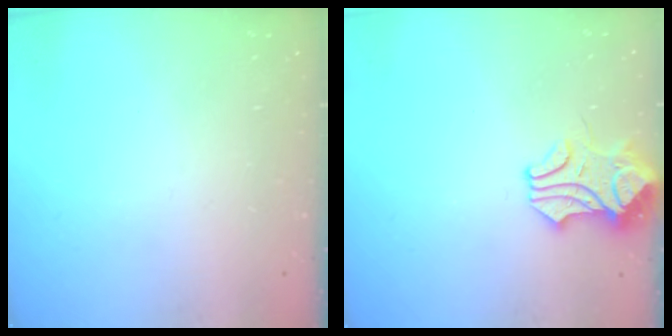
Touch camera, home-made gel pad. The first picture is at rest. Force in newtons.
{"total": 1.4, "press": 1.4, "slide": 0.1}